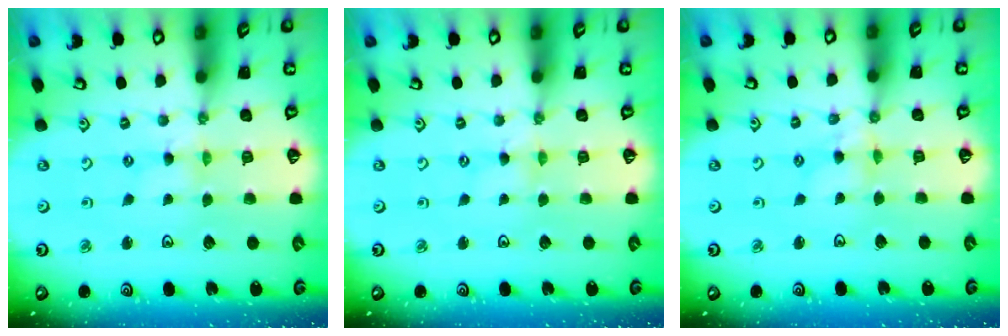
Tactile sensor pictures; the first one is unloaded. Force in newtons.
{"total": 0.6, "press": 0.6, "slide": 0.2}
{"total": 4.2, "press": 4.2, "slide": 0.3}